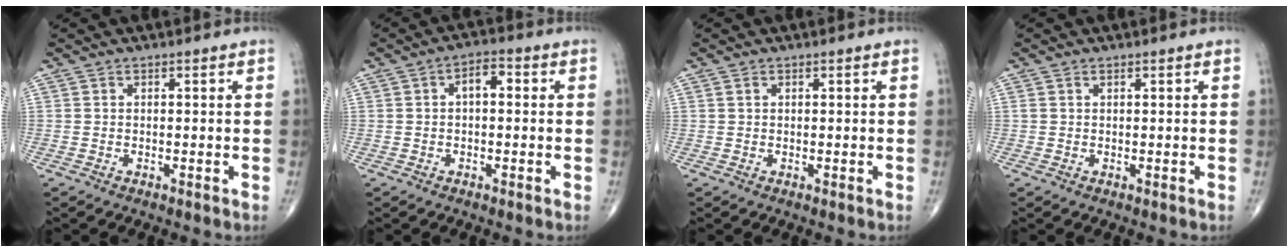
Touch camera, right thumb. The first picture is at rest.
{"total": 4.0, "force": [0.4, 2.1, 3.4], "torque": [-0.048, 0.015, 0.001]}
{"total": 0.6, "force": [0.3, 0.4, 0.3], "torque": [-0.006, 0.002, 0.006]}
{"total": 0.5, "force": [0.3, 0.2, 0.4], "torque": [-0.012, 0.008, 0.008]}